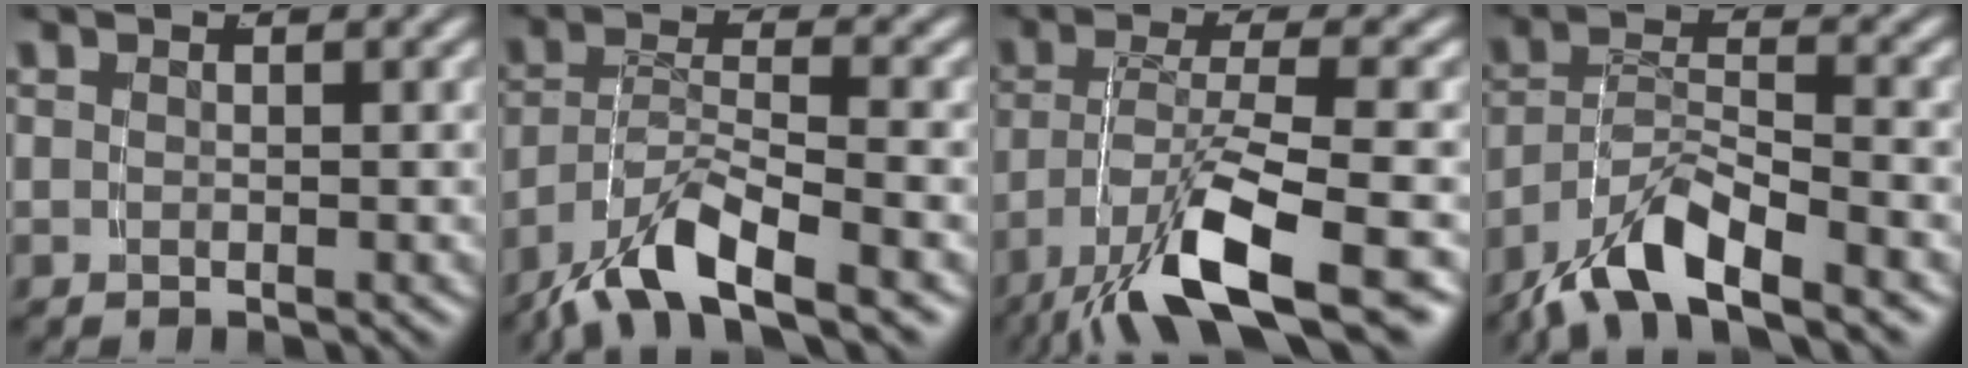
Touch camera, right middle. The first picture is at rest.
{"total": 6.1, "force": [-4.3, 1.7, 4.0], "torque": [-0.072, -0.013, -0.066]}
{"total": 7.6, "force": [-4.4, 1.5, 6.0], "torque": [-0.111, -0.016, -0.057]}
{"total": 6.0, "force": [-4.4, 2.0, 3.6], "torque": [-0.065, -0.011, -0.070]}